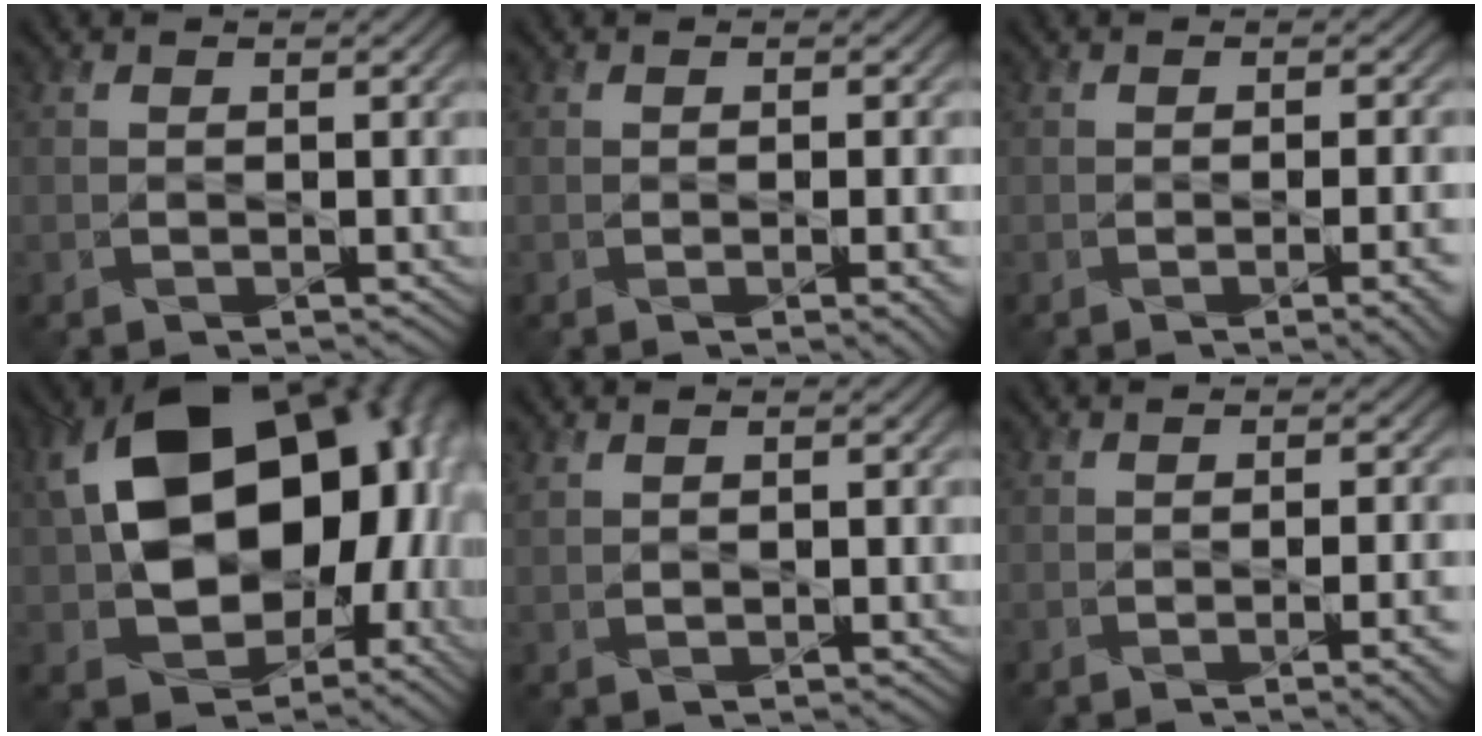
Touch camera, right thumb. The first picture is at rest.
{"total": 2.5, "force": [-0.5, 0.5, 2.3], "torque": [-0.032, -0.002, -0.005]}
{"total": 4.5, "force": [-1.2, 1.3, 4.1], "torque": [-0.046, -0.006, -0.008]}
{"total": 22.2, "force": [2.0, 15.7, 15.5], "torque": [-0.274, -0.020, 0.066]}
{"total": 1.7, "force": [1.0, 0.6, 1.2], "torque": [-0.029, -0.001, 0.025]}
{"total": 4.5, "force": [-1.2, 1.3, 4.1], "torque": [-0.048, -0.005, -0.009]}